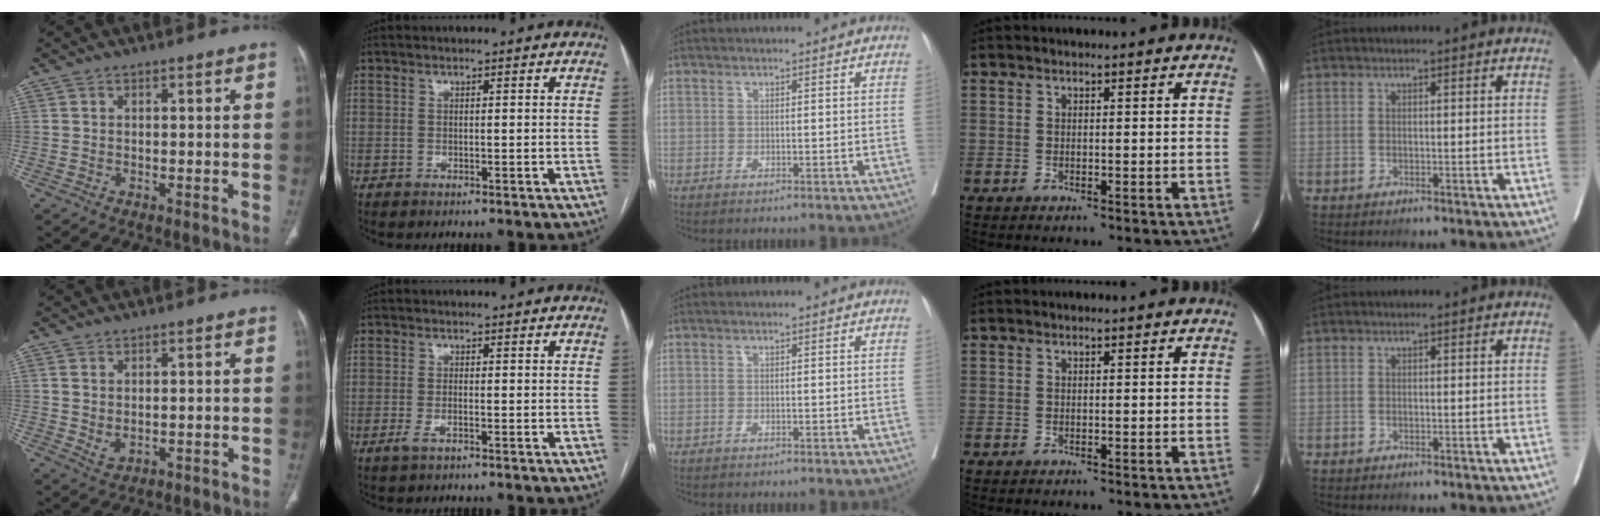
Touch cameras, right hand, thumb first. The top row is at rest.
{"thumb": {"total": 2.2, "force": [0.3, 1.6, 1.6], "torque": [-0.027, -0.008, 0.014]}, "index": {"total": 1.8, "force": [-1.0, 0.4, 1.4], "torque": [-0.031, -0.002, -0.020]}}